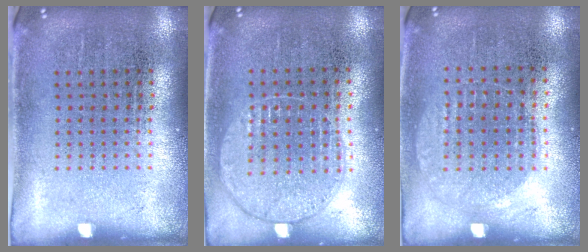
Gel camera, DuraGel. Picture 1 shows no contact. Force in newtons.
{"total": 1.0, "press": 0.9, "slide": 0.3}
{"total": 0.9, "press": 0.8, "slide": 0.3}